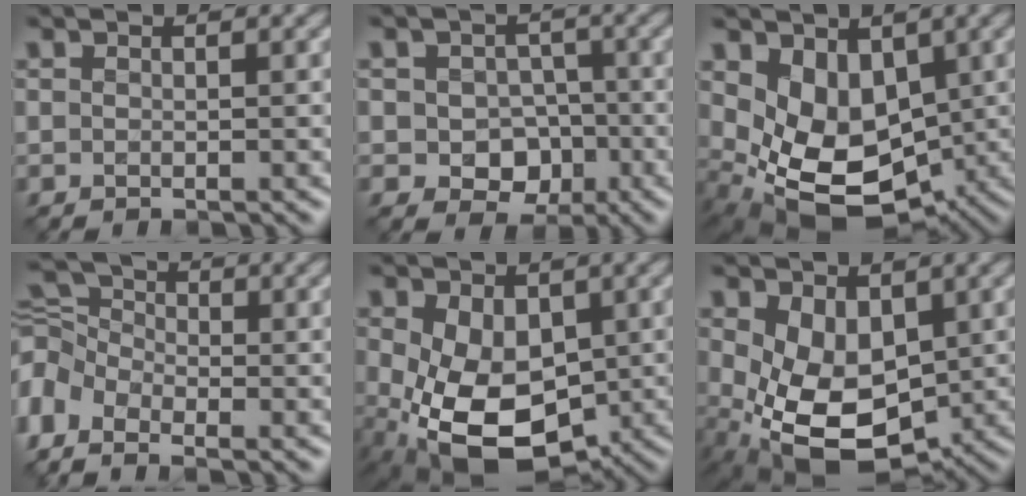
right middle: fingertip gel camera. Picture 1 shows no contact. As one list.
[{"total": 4.4, "force": [-1.0, 3.4, 2.5], "torque": [-0.026, -0.005, -0.020]}, {"total": 8.6, "force": [0.0, 6.2, 6.0], "torque": [-0.110, -0.039, 0.015]}, {"total": 6.1, "force": [-2.6, 3.8, 4.0], "torque": [-0.094, 0.004, -0.067]}, {"total": 9.7, "force": [-2.1, 6.3, 7.1], "torque": [-0.149, -0.037, -0.025]}, {"total": 8.1, "force": [-0.9, 5.2, 6.1], "torque": [-0.133, -0.026, -0.001]}]